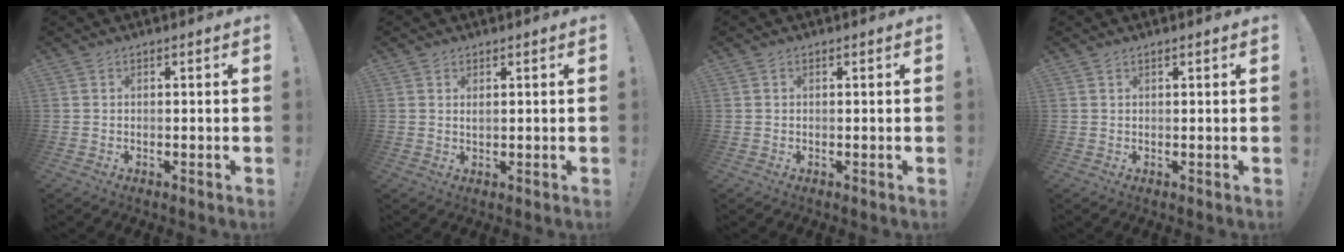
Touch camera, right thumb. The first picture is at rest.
{"total": 1.1, "force": [0.9, 0.3, 0.6], "torque": [-0.004, -0.003, 0.016]}
{"total": 0.0}
{"total": 0.5, "force": [0.4, -0.1, 0.3], "torque": [0.000, -0.002, 0.007]}